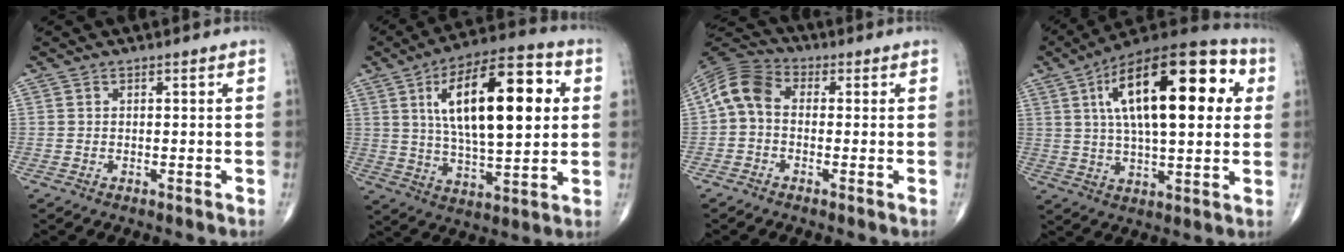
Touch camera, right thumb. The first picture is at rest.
{"total": 22.4, "force": [5.2, 9.1, 19.8], "torque": [-0.295, 0.000, 0.079]}
{"total": 7.9, "force": [-0.1, 5.6, 5.6], "torque": [-0.098, 0.023, -0.020]}
{"total": 25.2, "force": [6.5, 10.3, 22.0], "torque": [-0.333, 0.016, 0.092]}